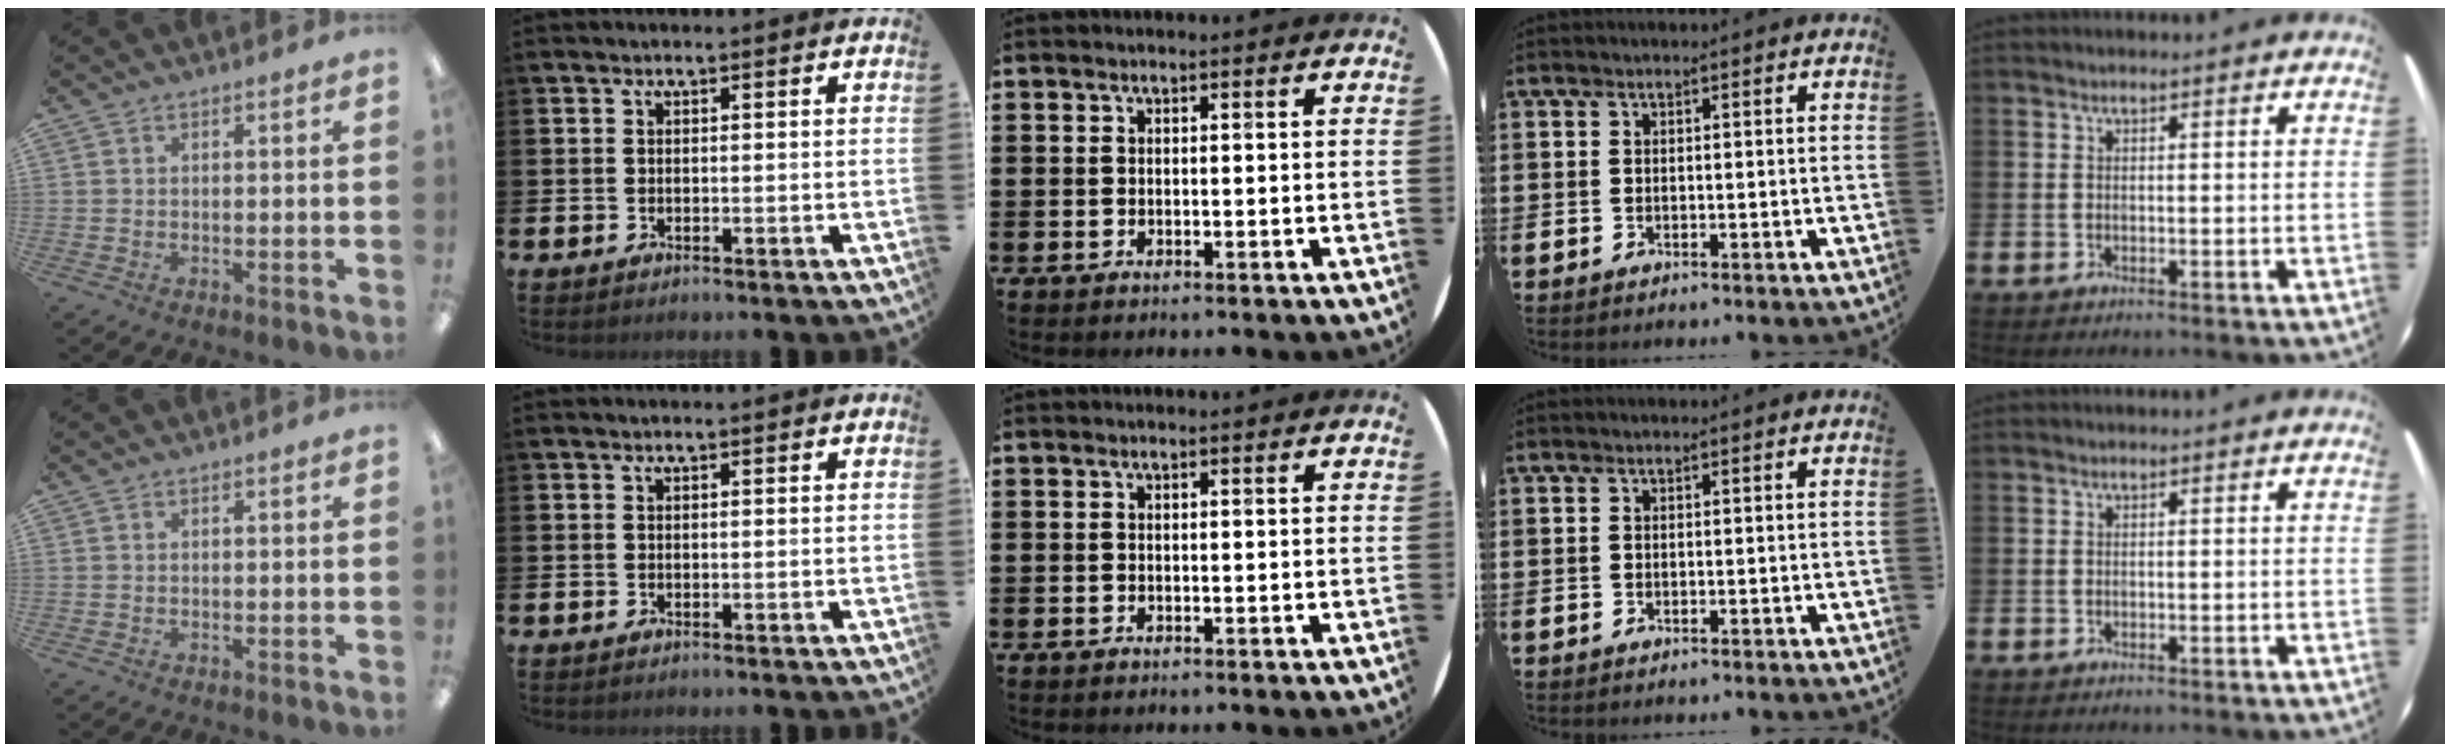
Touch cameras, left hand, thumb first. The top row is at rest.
{}